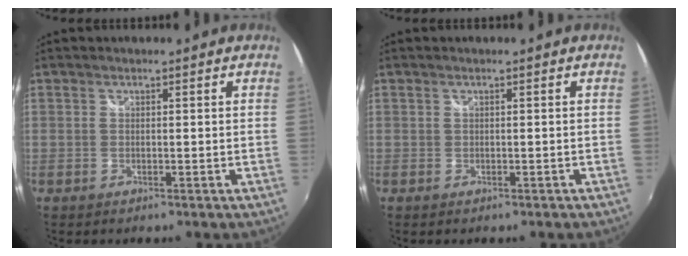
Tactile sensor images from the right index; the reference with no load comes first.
{"total": 0.5, "force": [-0.3, 0.3, 0.3], "torque": [-0.006, 0.002, 0.001]}